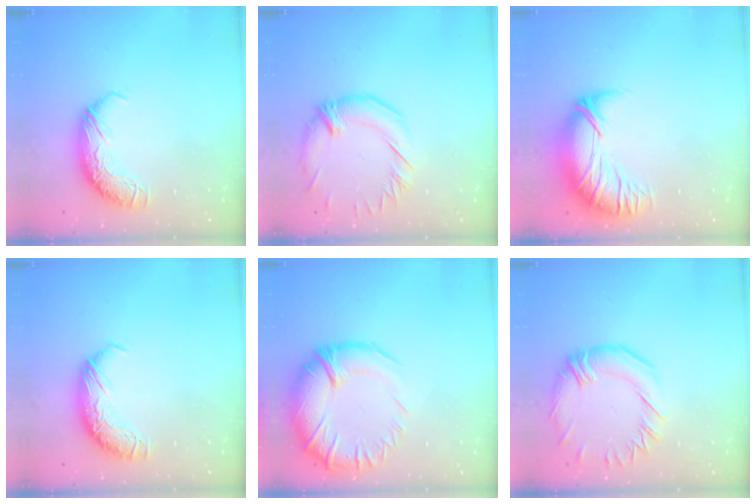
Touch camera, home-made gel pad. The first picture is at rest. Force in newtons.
{"total": 2.1, "press": 1.3, "slide": 1.6}
{"total": 2.9, "press": 0.6, "slide": 2.9}
{"total": 0.0}
{"total": 12.2, "press": 10.8, "slide": 5.6}
{"total": 2.6, "press": 2.2, "slide": 1.3}